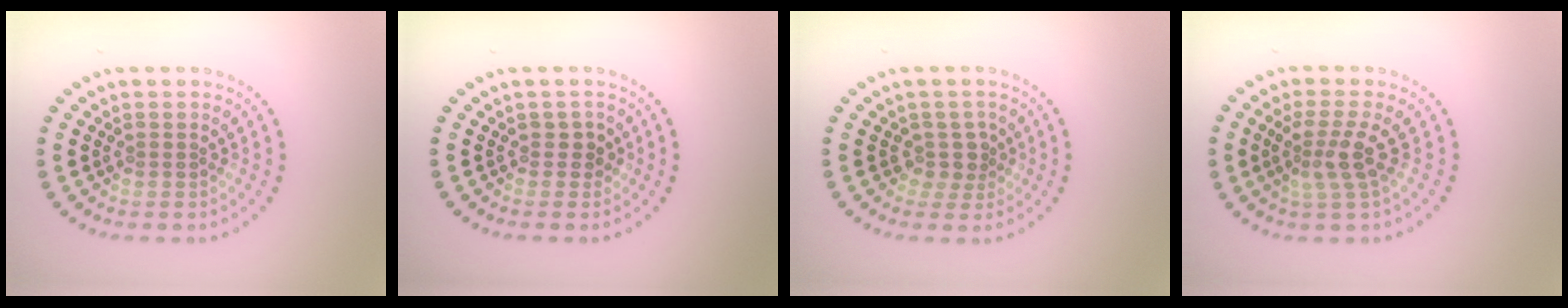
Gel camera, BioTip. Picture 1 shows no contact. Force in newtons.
{"total": 1.2, "press": 1.0, "slide": 0.6}
{"total": 2.0, "press": 1.5, "slide": 1.4}
{"total": 3.0, "press": 2.3, "slide": 1.9}